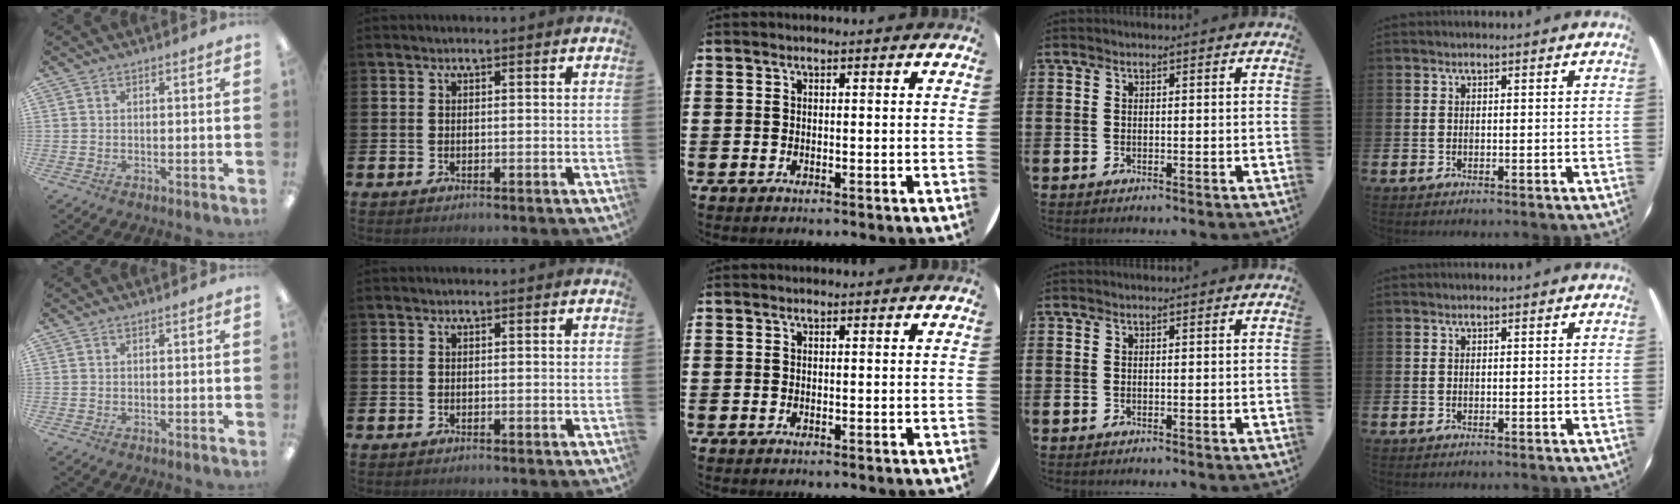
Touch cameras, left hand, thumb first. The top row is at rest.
{}